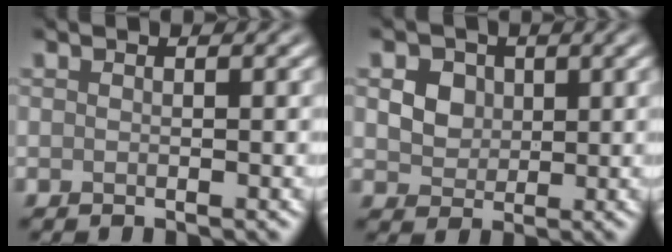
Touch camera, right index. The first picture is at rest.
{"total": 5.4, "force": [2.1, 4.2, 2.7], "torque": [-0.055, 0.021, 0.030]}